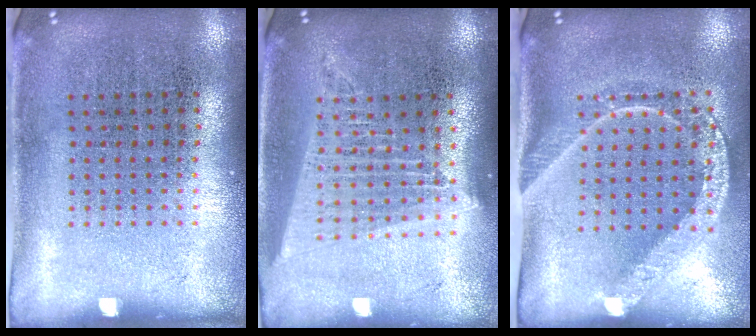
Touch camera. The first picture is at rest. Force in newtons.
{"total": 1.7, "press": 1.6, "slide": 0.8}
{"total": 2.0, "press": 1.6, "slide": 1.3}